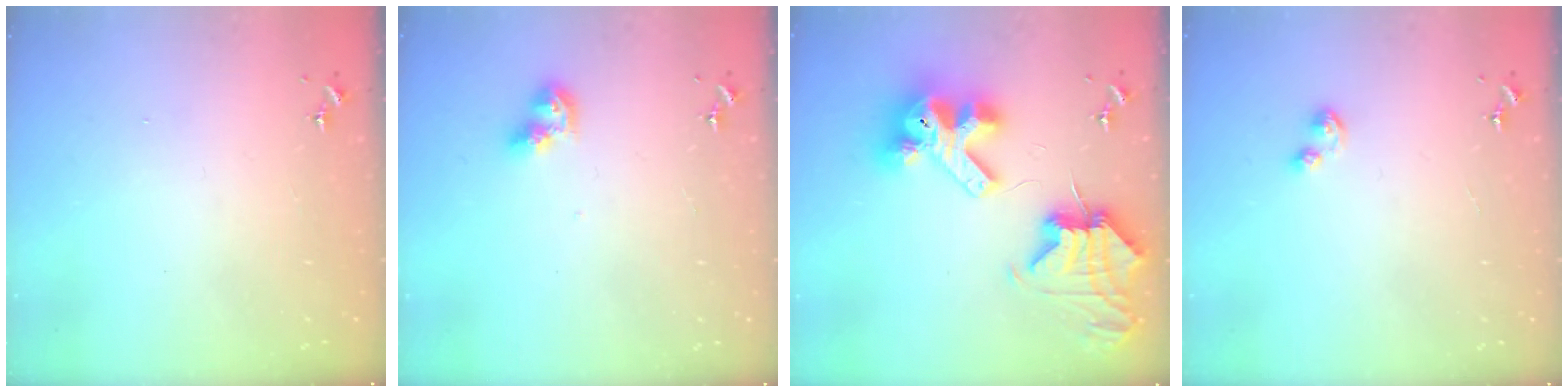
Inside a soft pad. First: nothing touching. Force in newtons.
{"total": 7.4, "press": 7.4, "slide": 0.7}
{"total": 17.7, "press": 17.6, "slide": 2.0}
{"total": 4.5, "press": 4.5, "slide": 0.4}